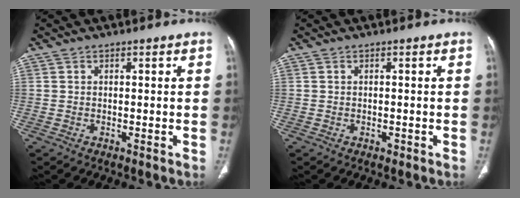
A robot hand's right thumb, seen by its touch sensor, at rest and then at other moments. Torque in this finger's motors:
{"motor_torque": [-0.43, 0.28, -0.20, 0.10, -0.01]}